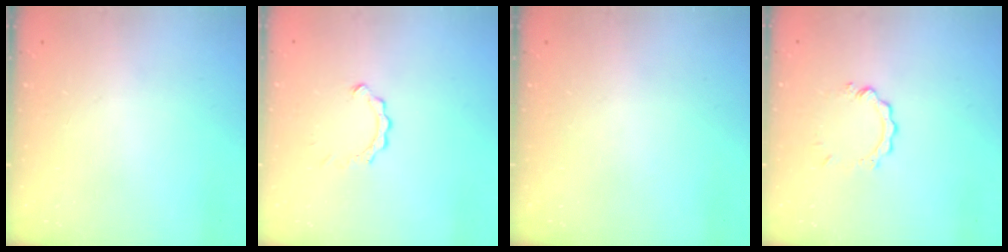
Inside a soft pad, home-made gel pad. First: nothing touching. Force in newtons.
{"total": 2.0, "press": 2.0, "slide": 0.2}
{"total": 0.0}
{"total": 2.1, "press": 2.1, "slide": 0.2}